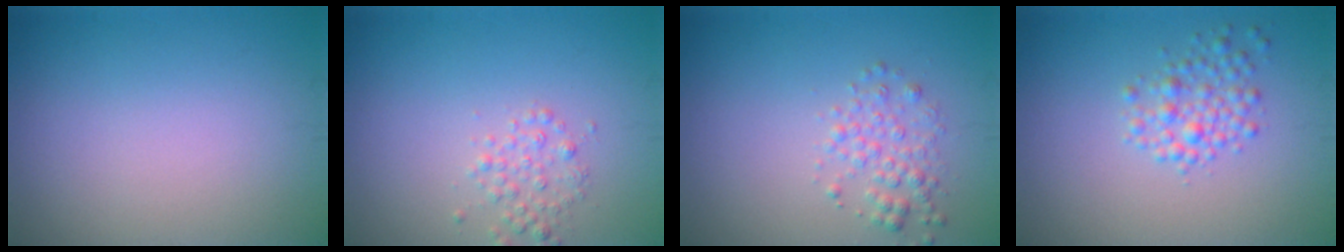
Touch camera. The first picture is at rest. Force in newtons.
{"total": 1.7, "press": 1.7, "slide": 0.0}
{"total": 2.0, "press": 2.0, "slide": 0.1}
{"total": 2.4, "press": 2.4, "slide": 0.1}